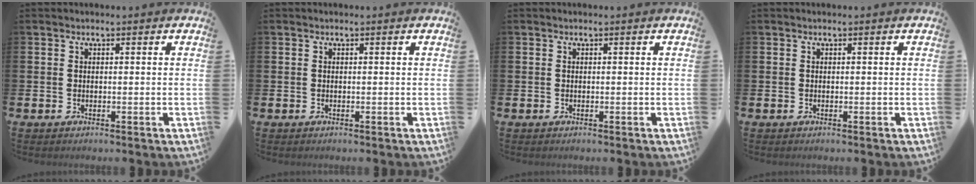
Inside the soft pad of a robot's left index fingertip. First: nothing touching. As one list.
[{"total": 0.0}, {"total": 0.0}, {"total": 0.0}]